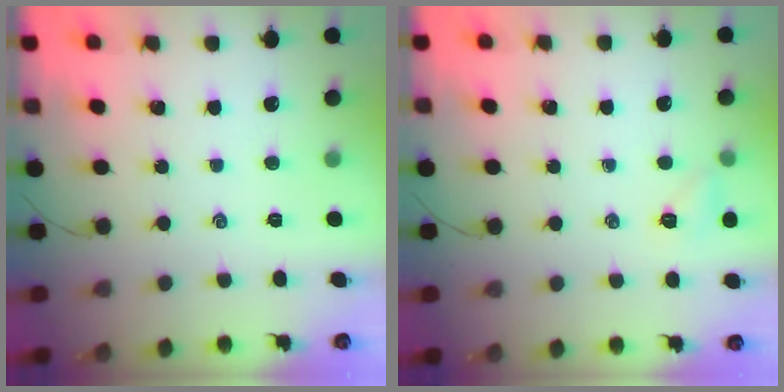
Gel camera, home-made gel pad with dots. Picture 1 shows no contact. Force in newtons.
{"total": 5.3, "press": 5.1, "slide": 1.3}